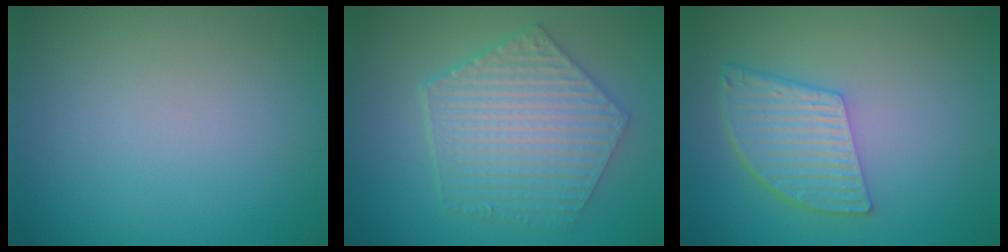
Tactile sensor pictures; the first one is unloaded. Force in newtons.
{"total": 6.3, "press": 4.9, "slide": 4.0}
{"total": 5.5, "press": 4.0, "slide": 3.7}